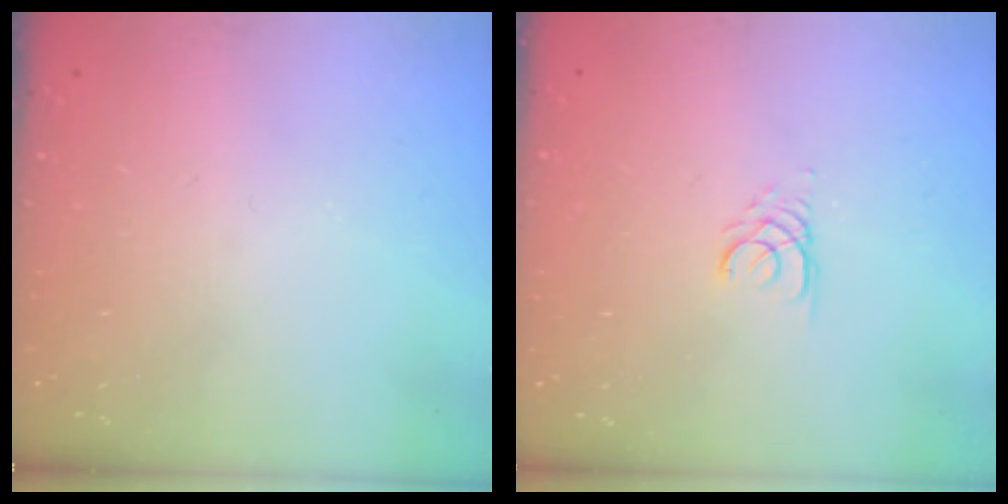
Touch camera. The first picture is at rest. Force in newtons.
{"total": 2.6, "press": 2.6, "slide": 0.3}